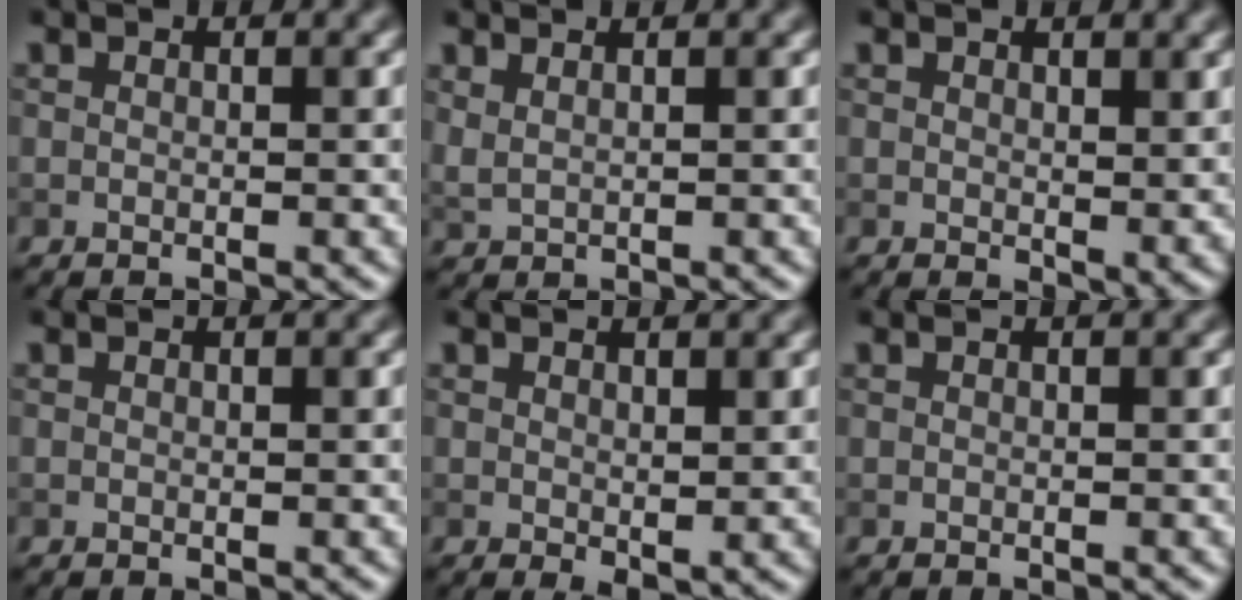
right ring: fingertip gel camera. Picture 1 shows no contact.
{"total": 1.7, "force": [1.2, 0.7, 1.0], "torque": [-0.016, -0.002, 0.020]}
{"total": 2.0, "force": [1.0, 1.0, 1.4], "torque": [-0.018, -0.009, 0.022]}
{"total": 0.0}
{"total": 1.4, "force": [0.4, 0.7, 1.2], "torque": [-0.017, -0.006, 0.013]}
{"total": 0.0}